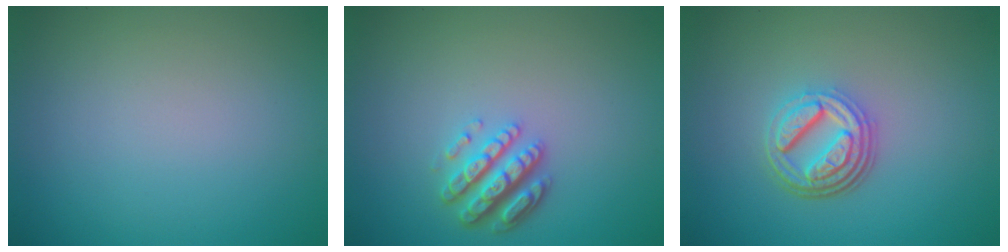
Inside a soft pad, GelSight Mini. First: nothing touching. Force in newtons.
{"total": 3.5, "press": 3.0, "slide": 1.8}
{"total": 4.6, "press": 3.4, "slide": 3.0}